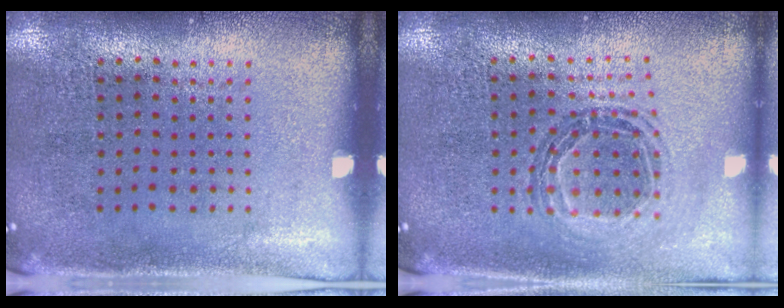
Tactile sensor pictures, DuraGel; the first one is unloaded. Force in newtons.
{"total": 0.9, "press": 0.9, "slide": 0.0}